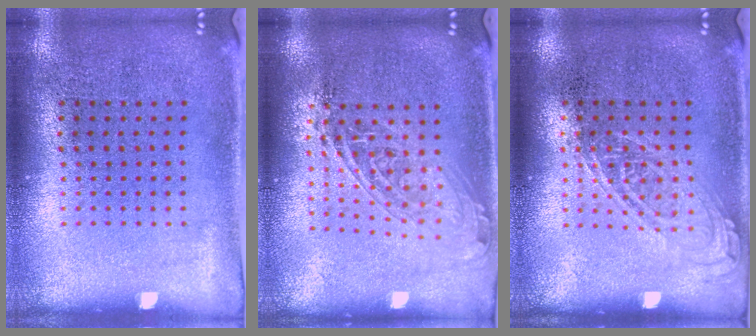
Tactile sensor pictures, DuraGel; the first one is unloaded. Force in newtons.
{"total": 1.5, "press": 1.3, "slide": 0.9}
{"total": 1.0, "press": 1.0, "slide": 0.2}